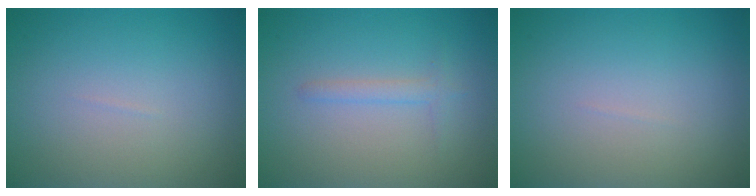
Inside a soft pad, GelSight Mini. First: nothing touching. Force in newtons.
{"total": 1.2, "press": 1.2, "slide": 0.1}
{"total": 0.0}